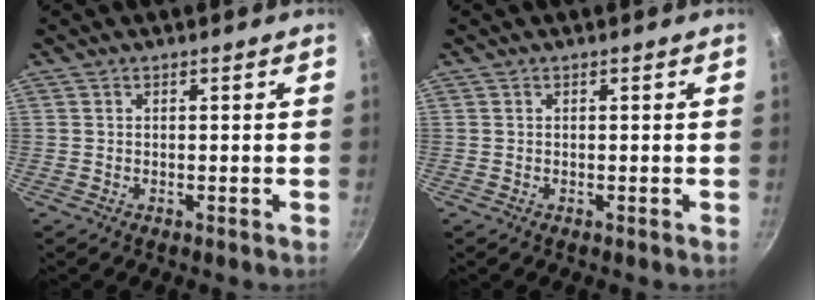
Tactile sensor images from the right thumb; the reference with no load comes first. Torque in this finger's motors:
{"motor_torque": [-0.04, 0.04, -0.19, 0.10, 0.00]}